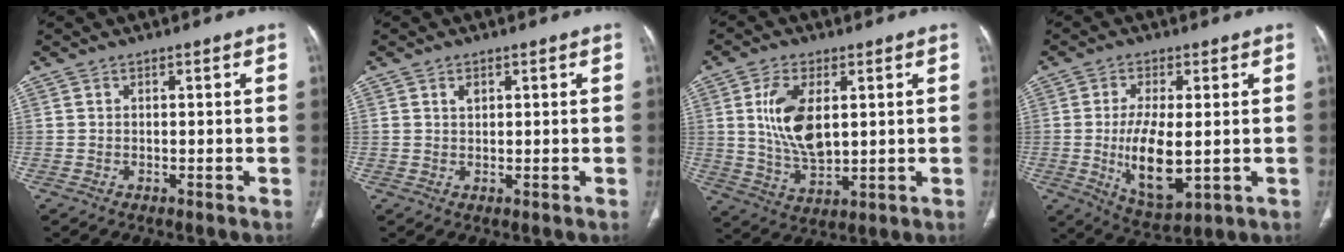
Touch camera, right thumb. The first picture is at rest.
{"total": 1.6, "force": [0.8, 1.0, 0.9], "torque": [-0.011, -0.003, 0.016]}
{"total": 11.4, "force": [2.4, 6.0, 9.5], "torque": [-0.176, -0.017, 0.052]}
{"total": 11.5, "force": [-0.9, 4.7, 10.5], "torque": [-0.193, -0.022, -0.003]}